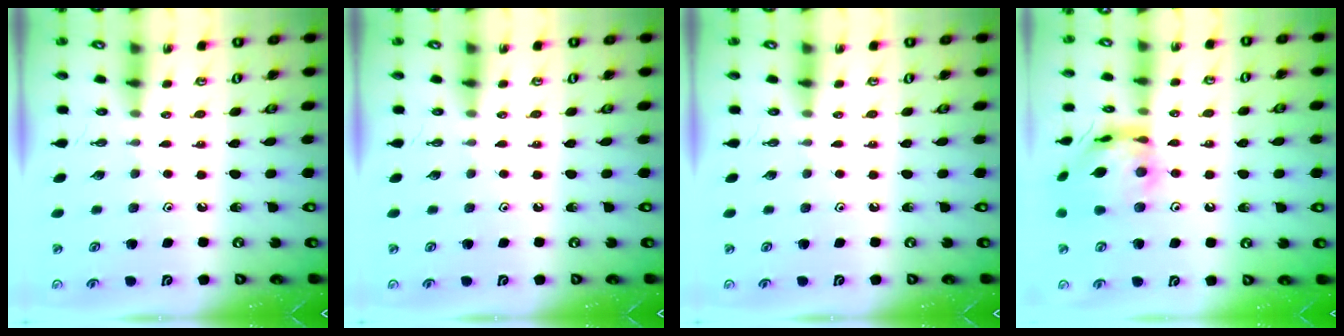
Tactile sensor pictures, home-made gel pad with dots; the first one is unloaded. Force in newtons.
{"total": 0.0}
{"total": 0.0}
{"total": 15.6, "press": 15.5, "slide": 1.8}